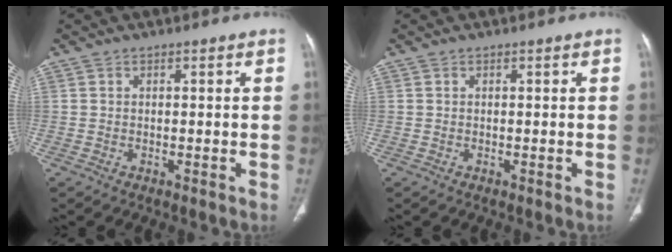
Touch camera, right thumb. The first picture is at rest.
{"total": 0.0}